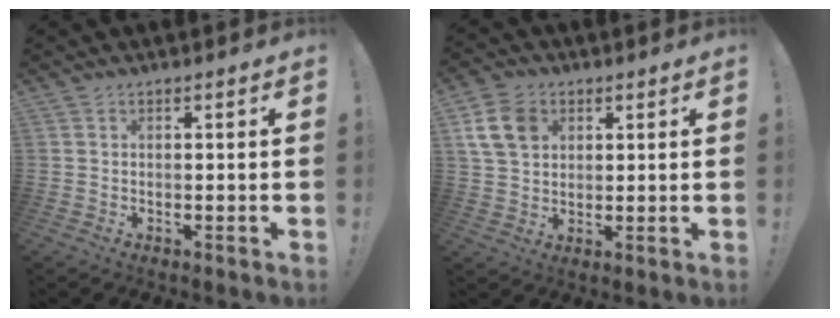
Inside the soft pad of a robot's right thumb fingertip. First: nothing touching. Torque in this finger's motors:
{"motor_torque": [-0.01, 0.04, 0.51, 0.33, 0.00]}